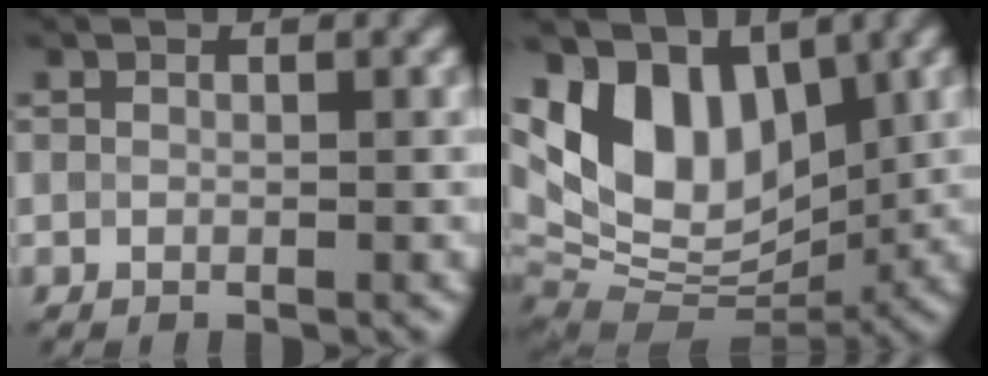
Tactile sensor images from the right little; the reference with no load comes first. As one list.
[{"total": 10.2, "force": [3.5, 6.3, 7.1], "torque": [-0.130, 0.009, 0.050]}]